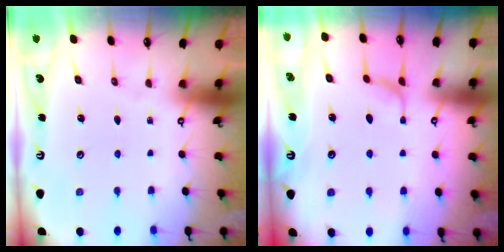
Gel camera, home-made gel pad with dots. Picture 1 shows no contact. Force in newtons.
{"total": 1.6, "press": 1.5, "slide": 0.6}